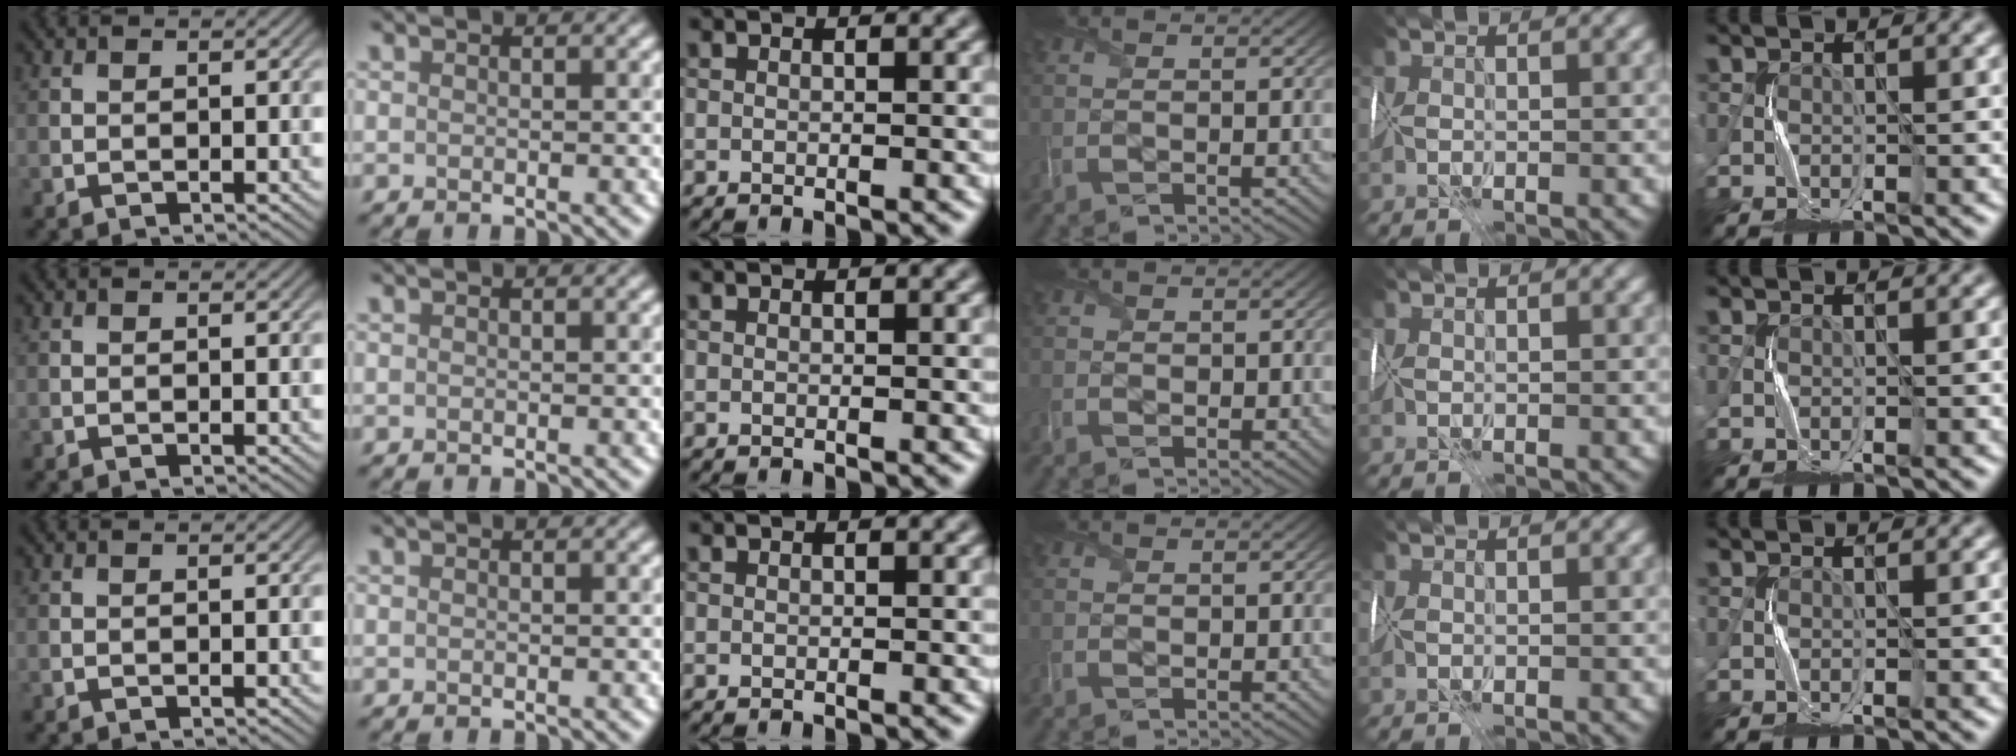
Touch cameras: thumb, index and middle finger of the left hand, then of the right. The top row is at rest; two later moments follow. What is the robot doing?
{"motion": "wrap", "object": "cellophane"}